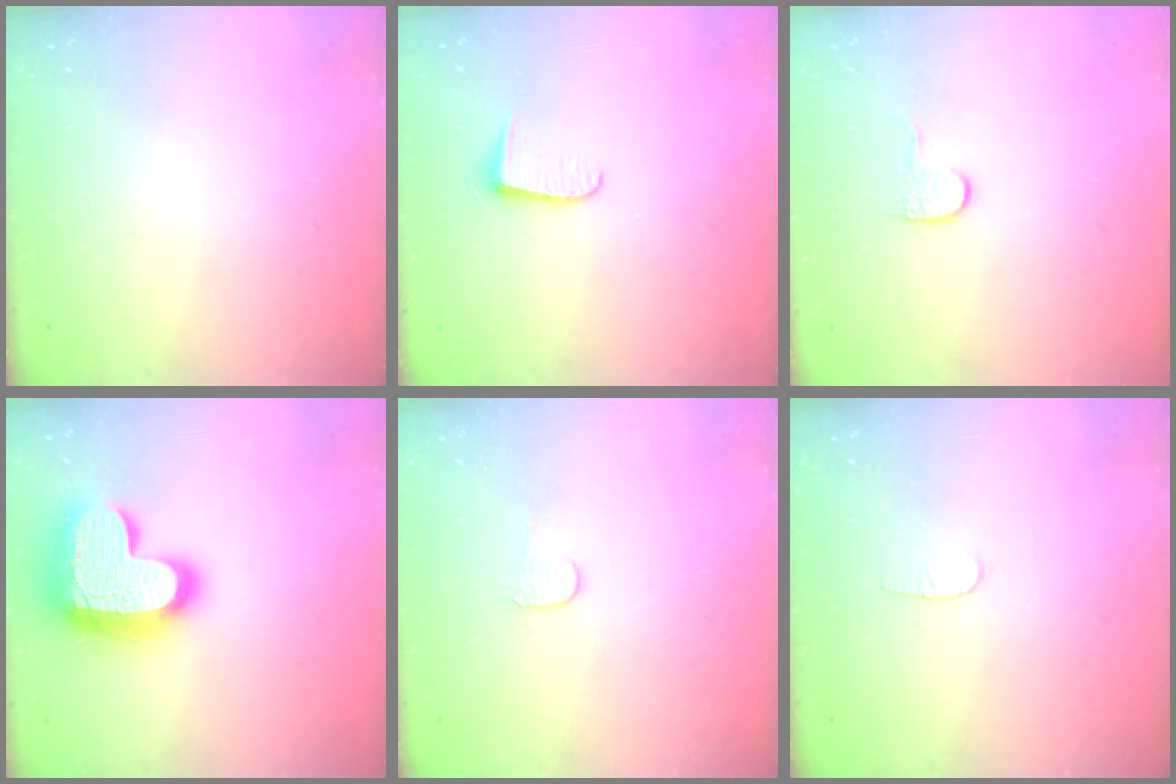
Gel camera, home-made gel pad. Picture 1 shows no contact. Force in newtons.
{"total": 5.6, "press": 5.6, "slide": 0.7}
{"total": 3.4, "press": 3.4, "slide": 0.4}
{"total": 19.3, "press": 19.2, "slide": 1.6}
{"total": 3.9, "press": 3.8, "slide": 0.4}
{"total": 2.8, "press": 2.8, "slide": 0.3}